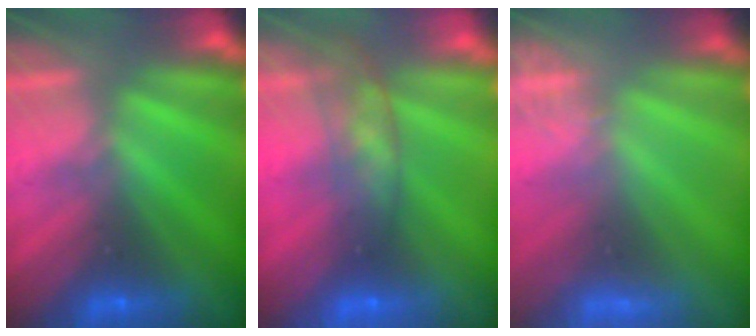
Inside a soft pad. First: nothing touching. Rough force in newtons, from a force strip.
{"total": 5.8}
{"total": 2.4}